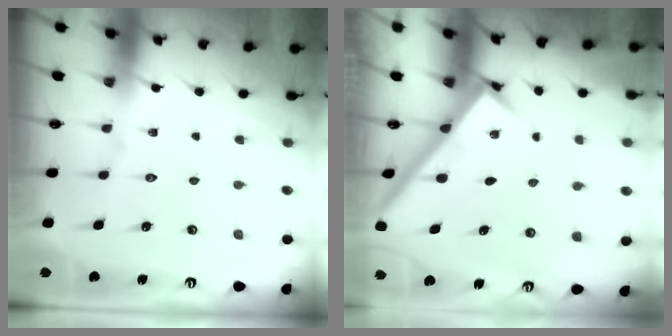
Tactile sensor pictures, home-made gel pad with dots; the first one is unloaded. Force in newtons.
{"total": 2.7, "press": 2.6, "slide": 0.3}